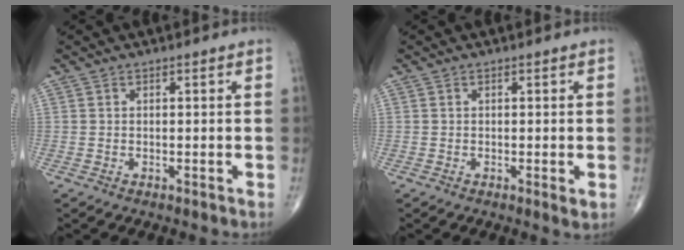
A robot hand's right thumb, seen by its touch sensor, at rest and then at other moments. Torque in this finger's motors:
{"motor_torque": [0.24, 0.65, 0.18, -0.20, 0.06]}